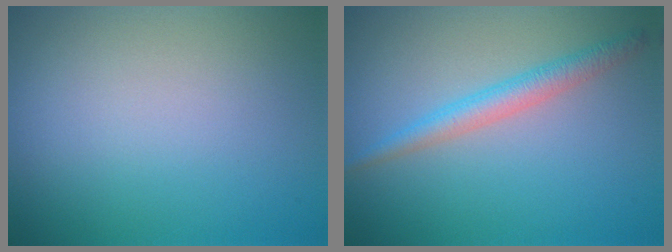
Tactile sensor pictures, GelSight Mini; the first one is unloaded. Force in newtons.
{"total": 2.4, "press": 2.4, "slide": 0.0}